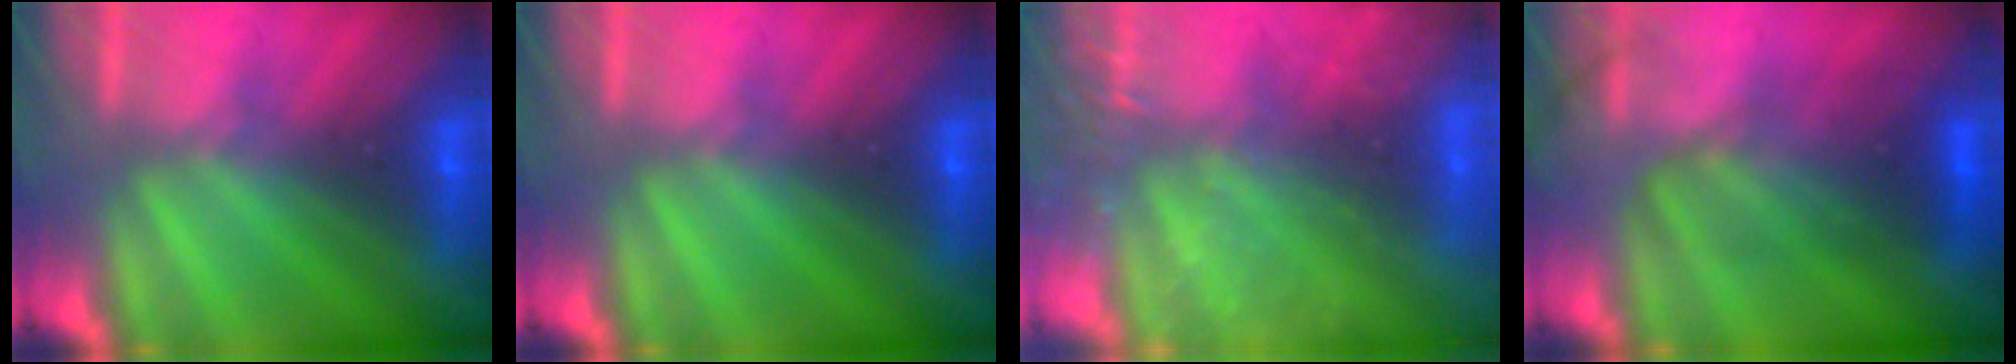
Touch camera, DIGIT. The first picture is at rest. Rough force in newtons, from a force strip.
{"total": 0.0}
{"total": 7.4}
{"total": 2.9}